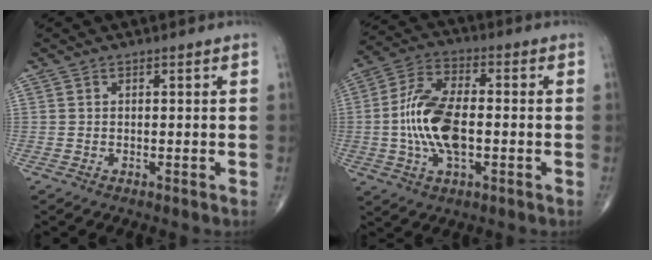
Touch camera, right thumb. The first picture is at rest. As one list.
[{"total": 13.5, "force": [-1.4, 6.6, 11.7], "torque": [-0.237, 0.016, -0.030]}]